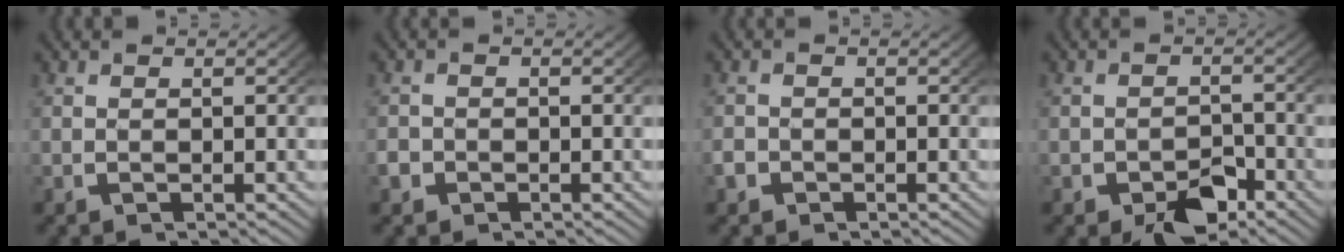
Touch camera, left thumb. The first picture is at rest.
{"total": 1.7, "force": [-0.8, 1.4, 0.3], "torque": [-0.011, -0.004, -0.017]}
{"total": 1.4, "force": [-0.8, 1.1, 0.3], "torque": [-0.010, -0.003, -0.017]}
{"total": 3.9, "force": [-2.3, 2.3, 2.2], "torque": [-0.032, -0.022, -0.031]}